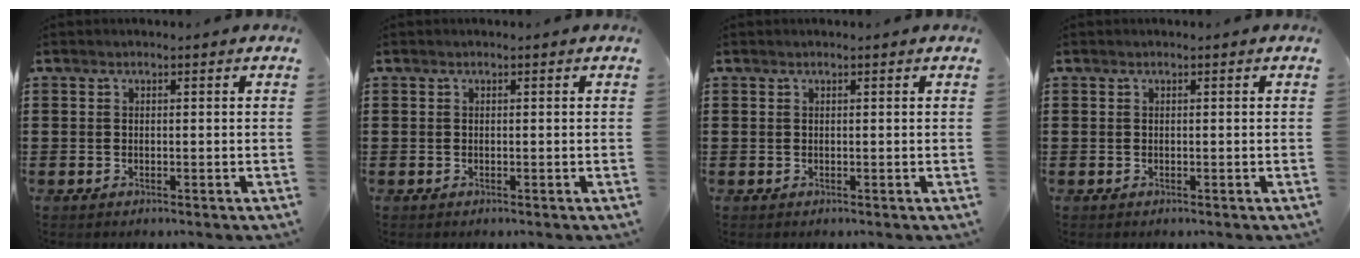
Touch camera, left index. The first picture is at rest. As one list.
[{"total": 0.0}, {"total": 0.0}, {"total": 0.0}]